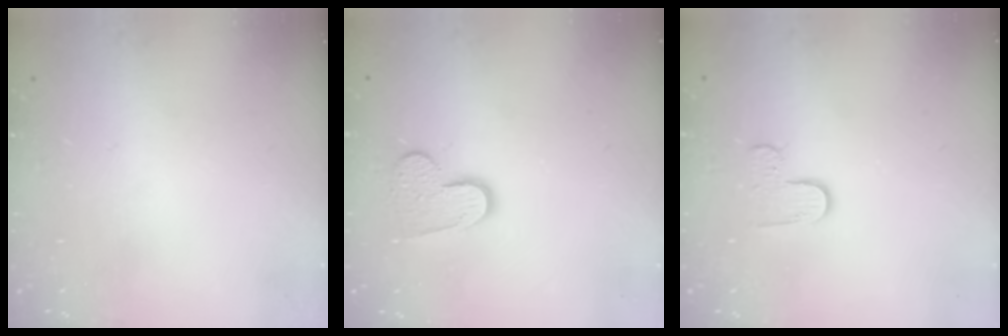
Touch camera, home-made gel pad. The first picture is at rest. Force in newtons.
{"total": 9.9, "press": 9.8, "slide": 0.7}
{"total": 3.6, "press": 3.6, "slide": 0.4}